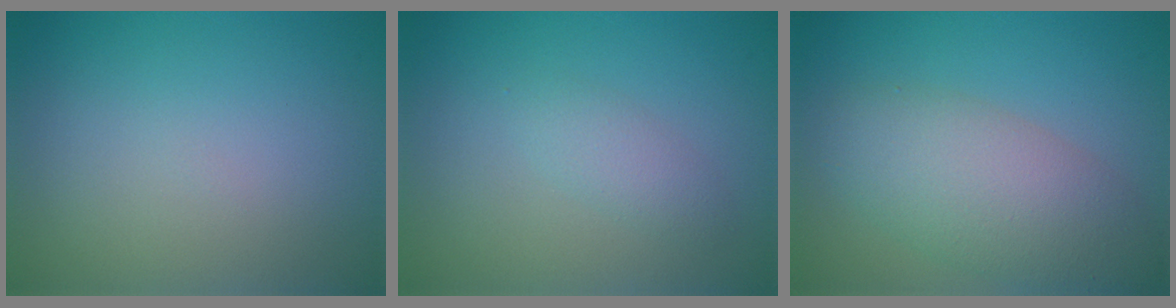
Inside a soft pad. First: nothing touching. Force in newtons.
{"total": 1.7, "press": 1.7, "slide": 0.0}
{"total": 6.3, "press": 6.3, "slide": 0.4}